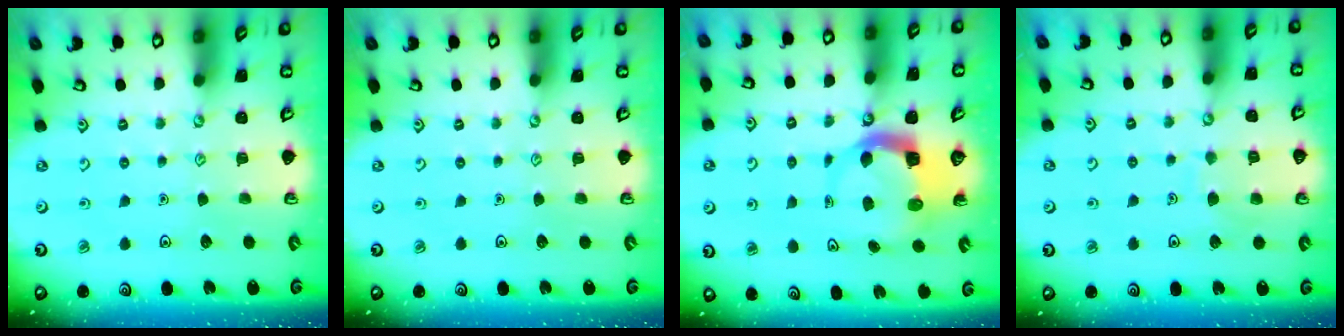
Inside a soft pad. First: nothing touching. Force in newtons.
{"total": 0.0}
{"total": 5.0, "press": 4.9, "slide": 0.8}
{"total": 6.0, "press": 6.0, "slide": 0.5}